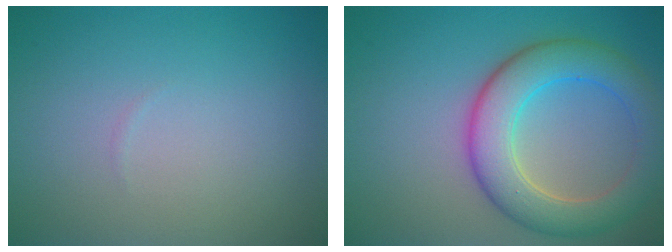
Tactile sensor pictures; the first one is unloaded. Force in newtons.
{"total": 6.9, "press": 6.9, "slide": 0.4}